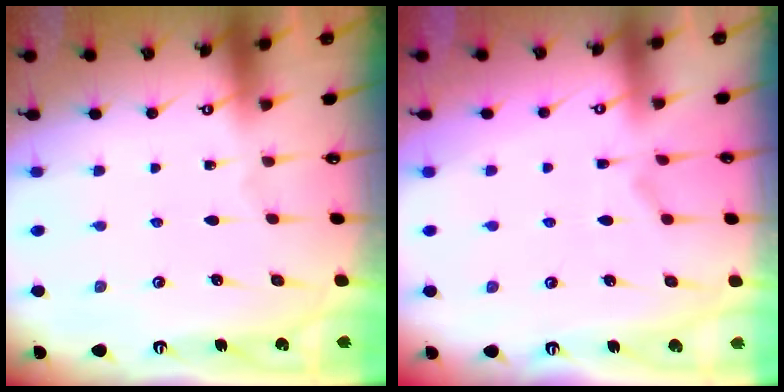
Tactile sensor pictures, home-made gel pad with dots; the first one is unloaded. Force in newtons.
{"total": 3.9, "press": 3.7, "slide": 1.2}